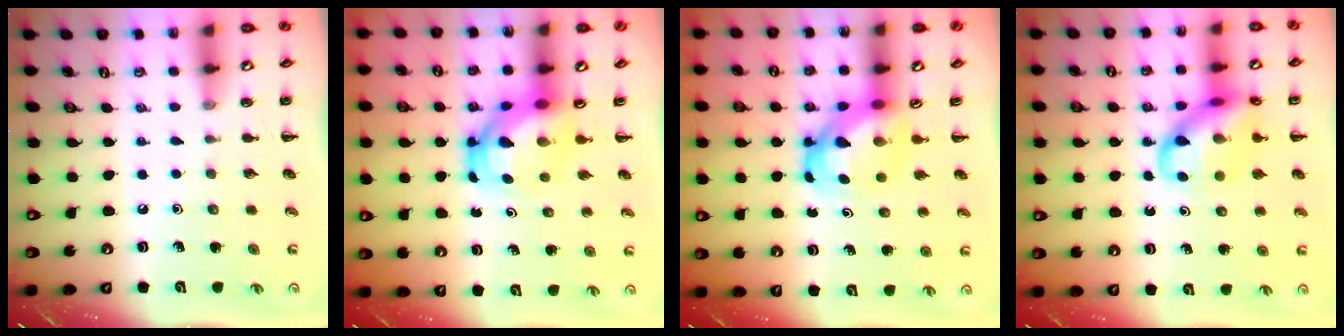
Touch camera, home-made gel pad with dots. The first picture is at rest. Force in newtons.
{"total": 6.2, "press": 5.9, "slide": 1.8}
{"total": 5.6, "press": 5.4, "slide": 1.5}
{"total": 14.6, "press": 14.5, "slide": 1.8}